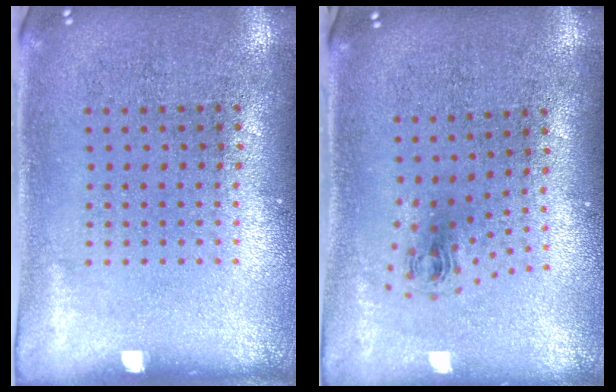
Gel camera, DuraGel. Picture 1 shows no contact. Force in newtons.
{"total": 0.8, "press": 0.3, "slide": 0.7}